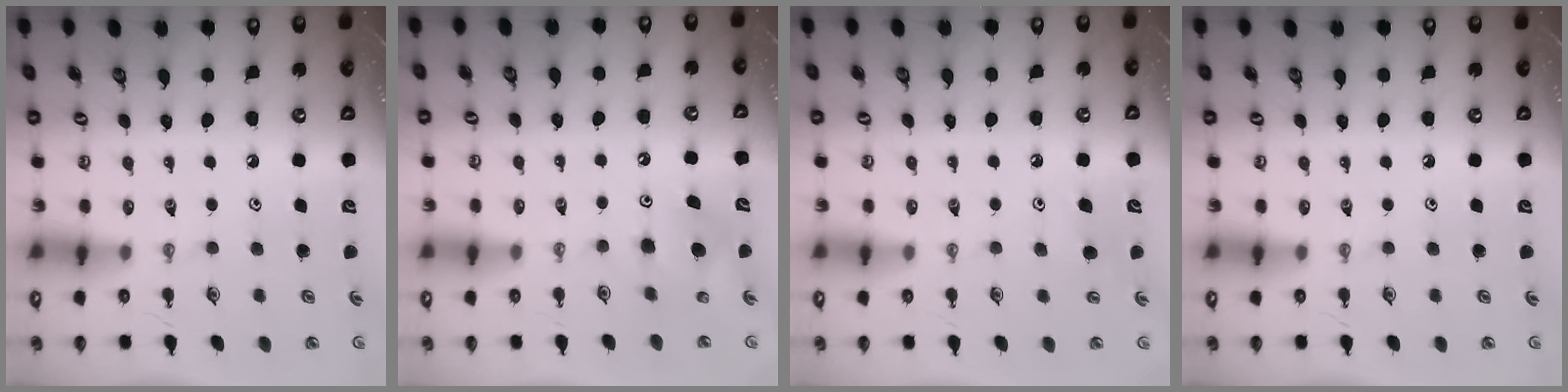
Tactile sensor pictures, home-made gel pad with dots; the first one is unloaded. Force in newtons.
{"total": 7.8, "press": 7.8, "slide": 0.9}
{"total": 6.4, "press": 6.3, "slide": 1.0}
{"total": 0.0}